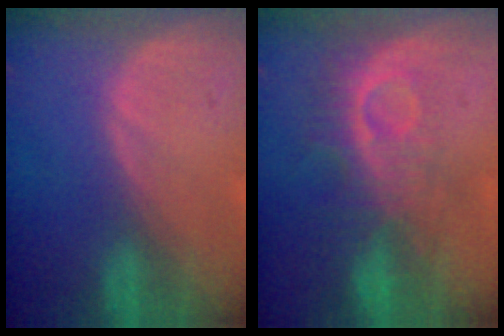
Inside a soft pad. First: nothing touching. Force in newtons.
{"total": 9.4, "press": 8.2, "slide": 4.5}